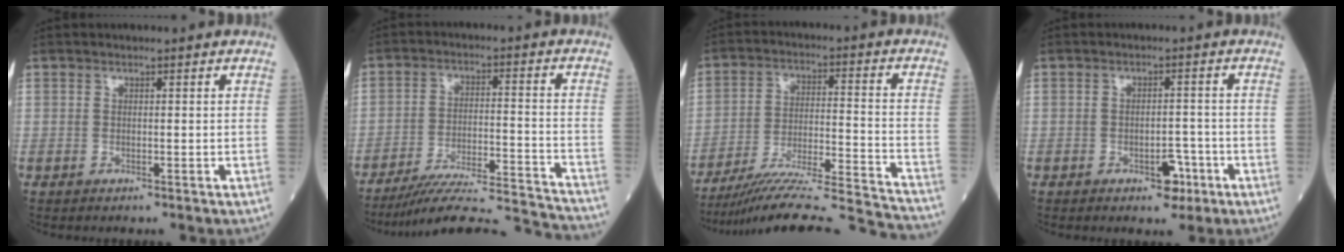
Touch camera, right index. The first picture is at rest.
{"total": 18.7, "force": [-18.0, -0.8, 5.0], "torque": [-0.062, -0.006, -0.265]}
{"total": 22.5, "force": [-21.3, -1.4, 7.1], "torque": [-0.084, -0.018, -0.316]}
{"total": 3.8, "force": [-2.0, 1.8, 2.7], "torque": [-0.033, 0.005, -0.024]}